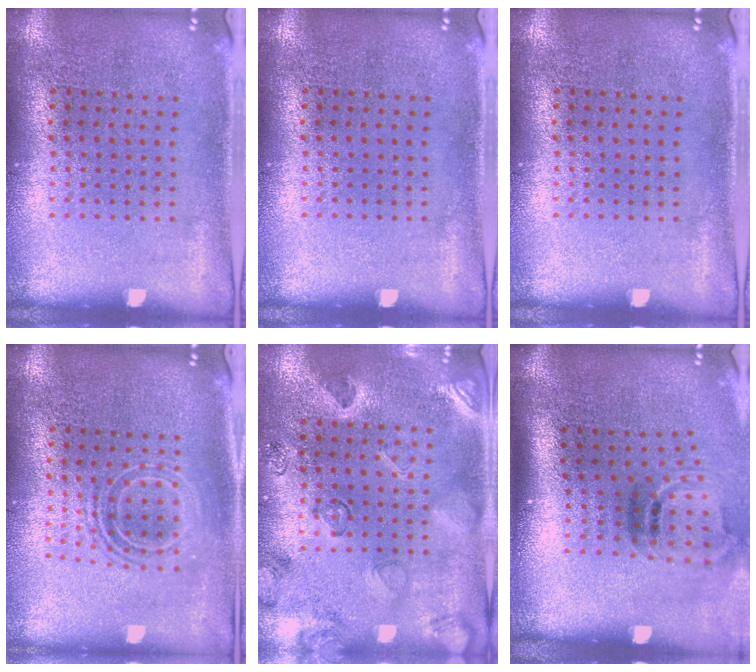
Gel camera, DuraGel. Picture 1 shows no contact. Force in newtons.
{"total": 0.0}
{"total": 0.0}
{"total": 1.8, "press": 1.3, "slide": 1.2}
{"total": 2.2, "press": 1.8, "slide": 1.3}
{"total": 1.9, "press": 1.2, "slide": 1.5}